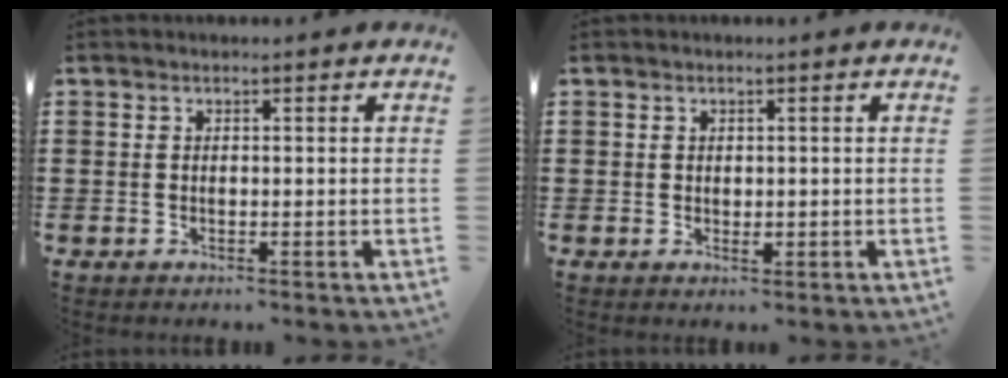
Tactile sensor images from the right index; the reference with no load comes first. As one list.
[{"total": 1.0, "force": [0.0, 0.7, 0.7], "torque": [-0.013, 0.002, 0.001]}]